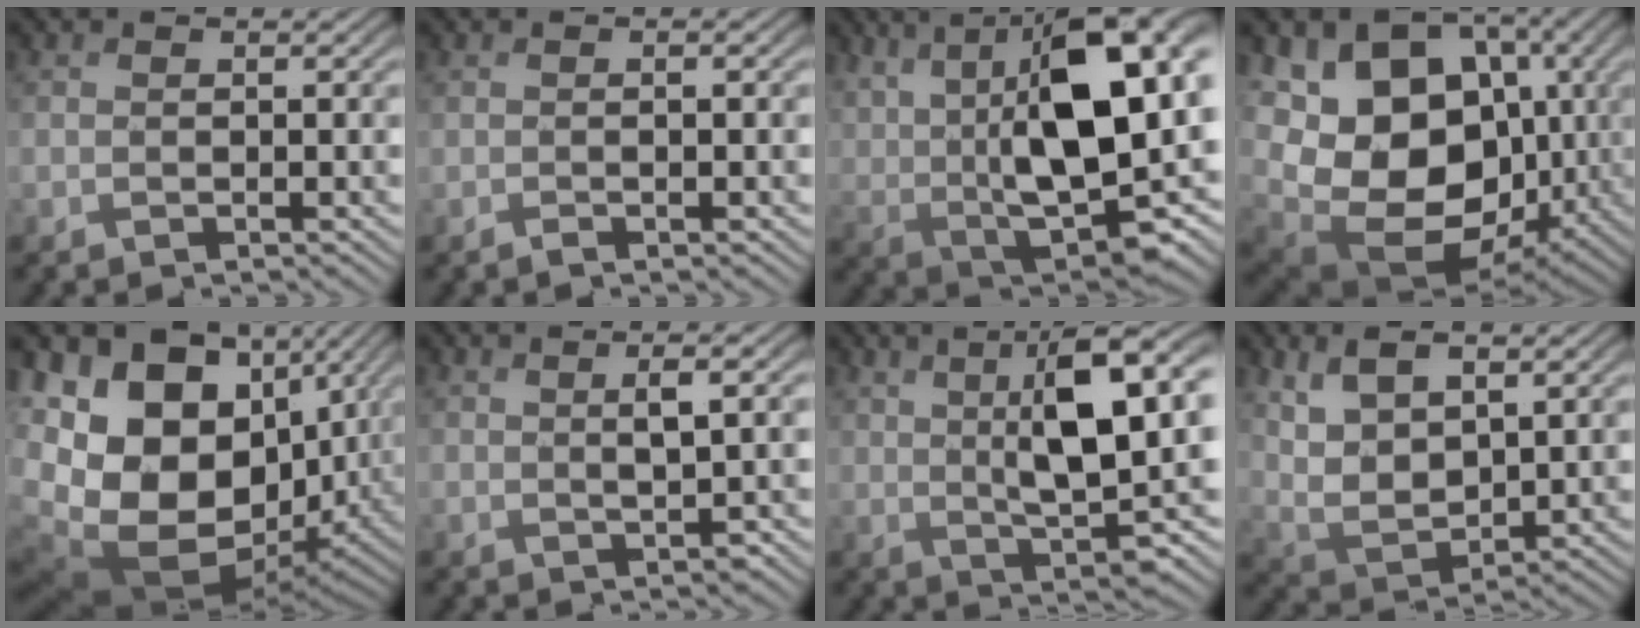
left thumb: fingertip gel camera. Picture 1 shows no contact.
{"total": 0.9, "force": [-0.2, -0.2, 0.9], "torque": [-0.016, 0.002, -0.001]}
{"total": 17.0, "force": [4.8, 7.1, 14.7], "torque": [-0.251, 0.009, 0.089]}
{"total": 17.3, "force": [0.2, 13.0, 11.5], "torque": [-0.228, -0.041, 0.041]}
{"total": 20.2, "force": [0.4, 14.4, 14.2], "torque": [-0.290, -0.033, 0.053]}
{"total": 2.9, "force": [1.3, 0.1, 2.6], "torque": [-0.047, 0.005, 0.027]}
{"total": 12.0, "force": [3.8, 3.5, 10.9], "torque": [-0.182, 0.001, 0.067]}
{"total": 8.1, "force": [4.5, 3.8, 5.6], "torque": [-0.128, -0.005, 0.097]}